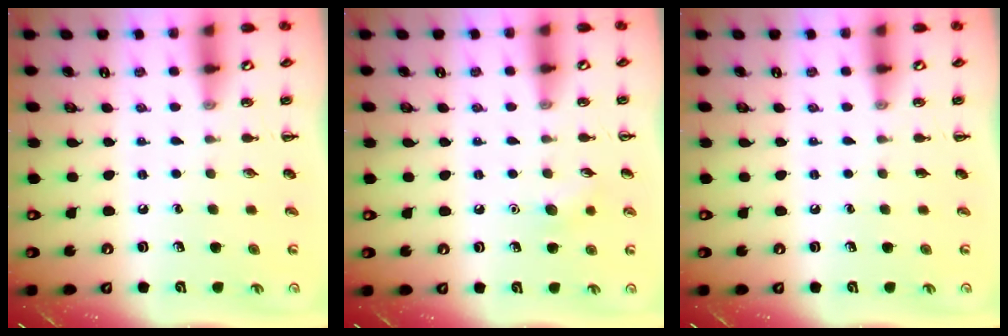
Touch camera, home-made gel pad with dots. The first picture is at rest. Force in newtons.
{"total": 5.5, "press": 5.3, "slide": 1.6}
{"total": 0.0}